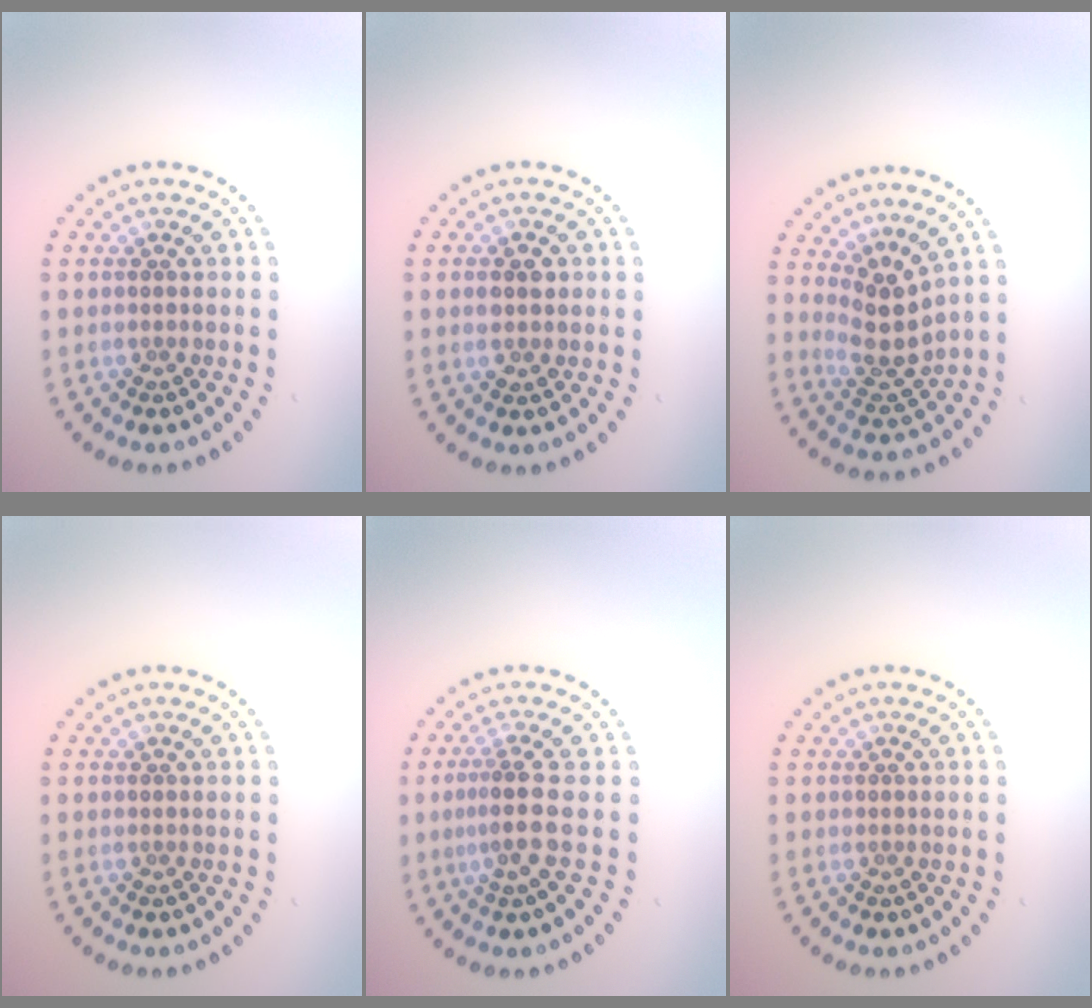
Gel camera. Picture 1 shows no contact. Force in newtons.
{"total": 1.8, "press": 1.8, "slide": 0.1}
{"total": 3.4, "press": 2.8, "slide": 1.9}
{"total": 0.0}
{"total": 2.9, "press": 2.0, "slide": 2.1}
{"total": 0.0}